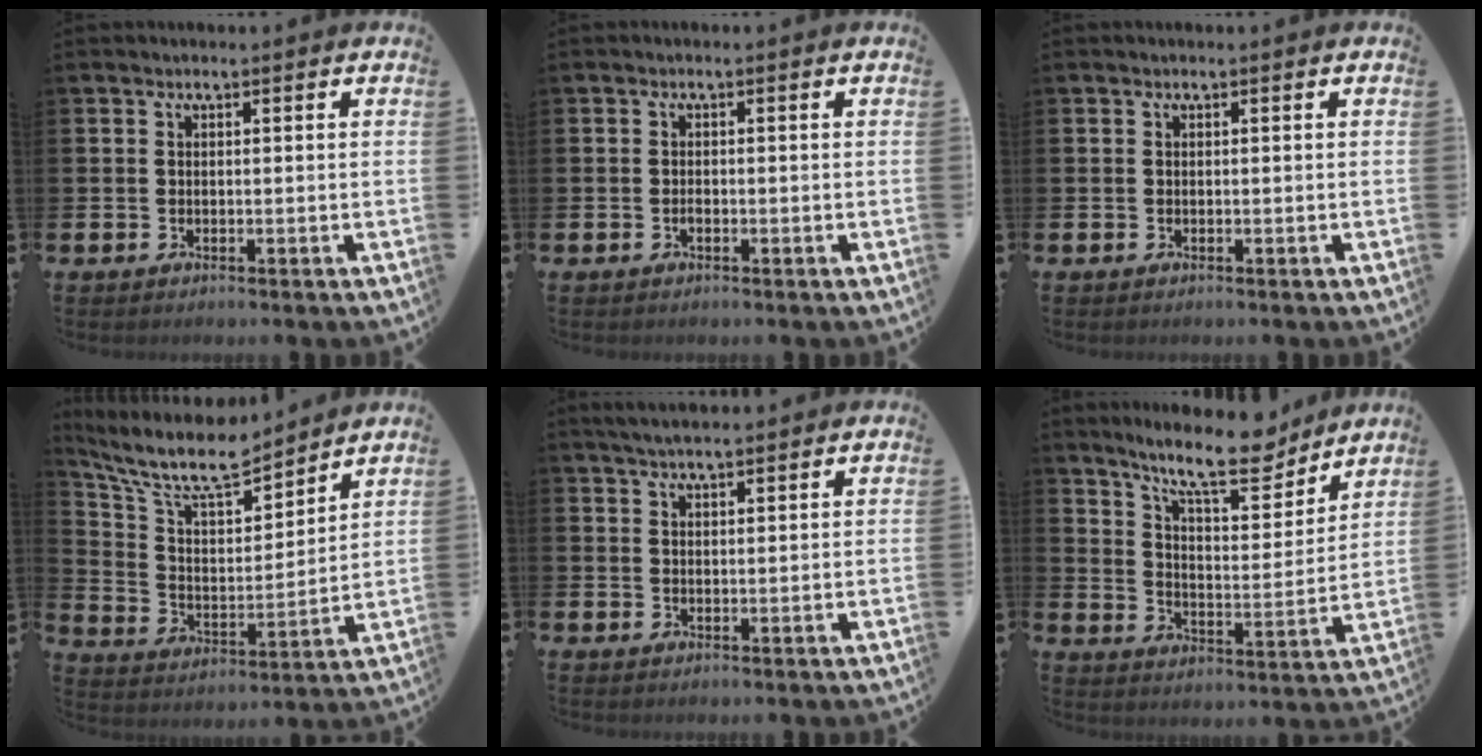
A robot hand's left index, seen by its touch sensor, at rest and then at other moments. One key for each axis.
{"total": 0.8, "fx": -0.3, "fy": 0.4, "fz": 0.6, "tx": -0.011, "ty": 0.000, "tz": -0.007}
{"total": 0.0}
{"total": 10.0, "fx": 8.7, "fy": 2.8, "fz": 4.0, "tx": -0.116, "ty": -0.058, "tz": 0.152}
{"total": 3.3, "fx": 3.0, "fy": 0.5, "fz": 1.2, "tx": -0.029, "ty": -0.004, "tz": 0.055}
{"total": 12.5, "fx": 10.7, "fy": 2.8, "fz": 5.8, "tx": -0.112, "ty": -0.065, "tz": 0.184}